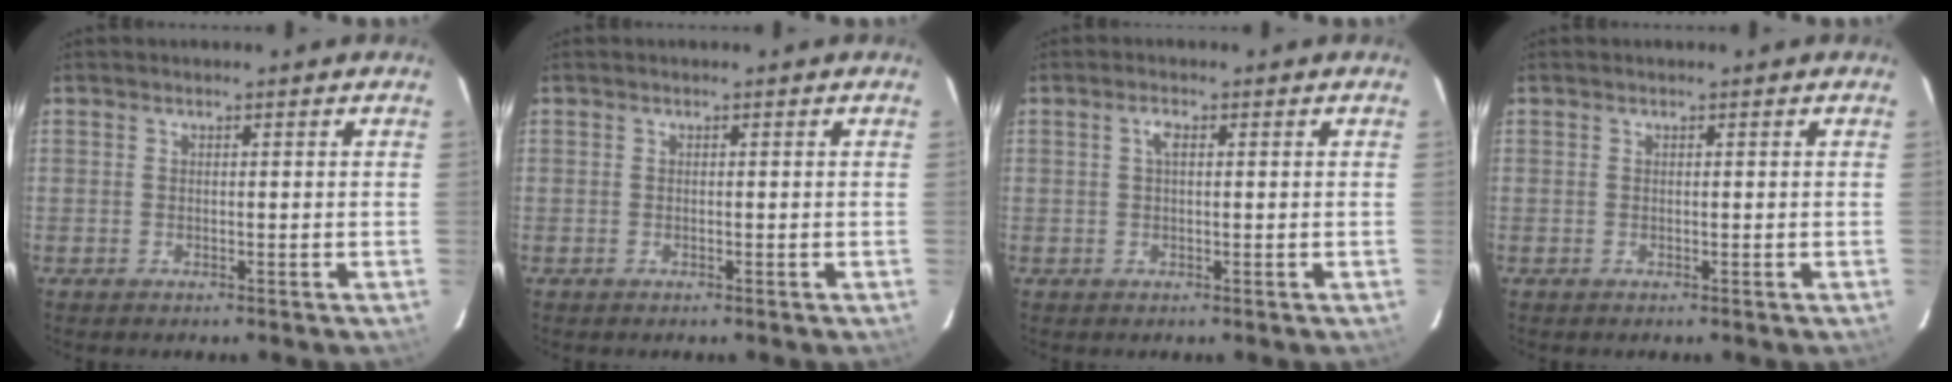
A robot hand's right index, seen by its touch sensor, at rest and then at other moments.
{"total": 0.0}
{"total": 1.7, "force": [0.4, 0.6, 1.5], "torque": [-0.031, 0.006, 0.006]}
{"total": 0.0}